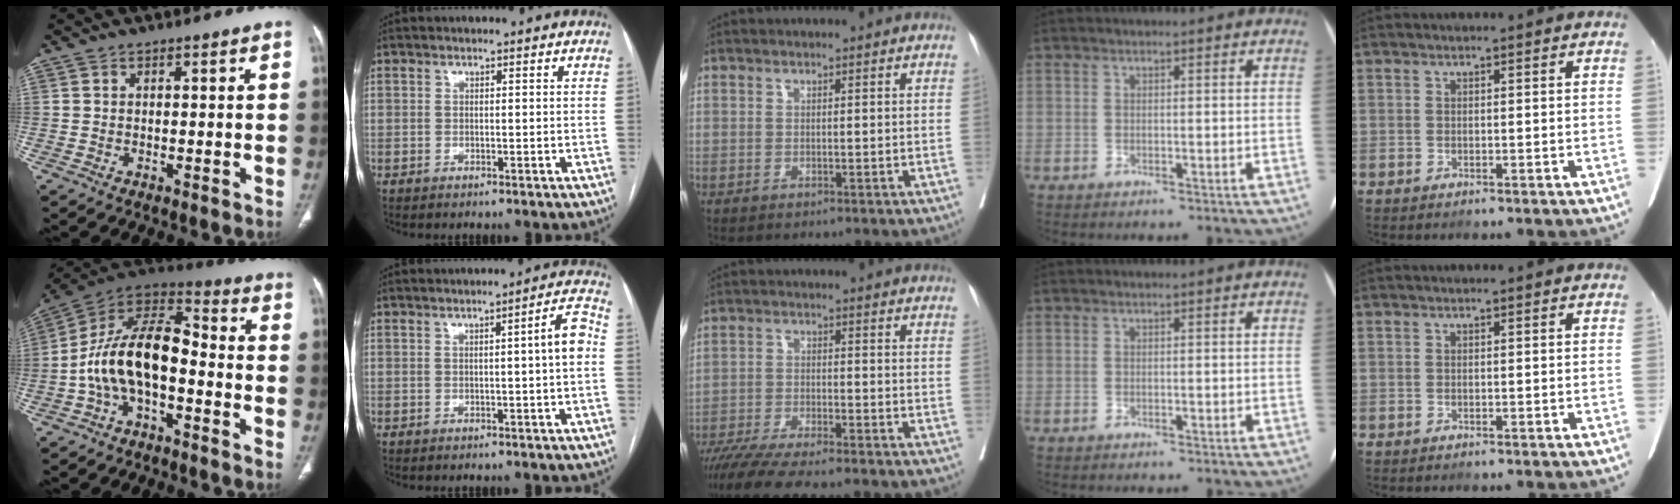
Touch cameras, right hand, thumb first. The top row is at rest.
{"thumb": {"total": 15.7, "force": [-3.6, 8.3, 12.9], "torque": [-0.226, 0.064, -0.071]}, "index": {"total": 4.4, "force": [-0.1, -0.3, 4.4], "torque": [-0.059, 0.008, -0.001]}, "middle": {"total": 12.8, "force": [-11.0, 0.9, 6.4], "torque": [-0.090, -0.024, -0.171]}}